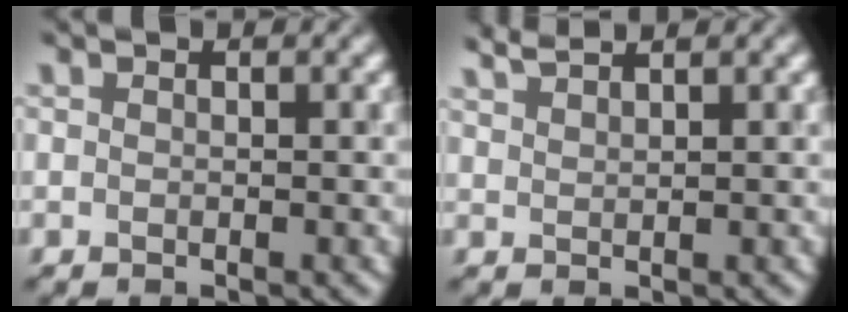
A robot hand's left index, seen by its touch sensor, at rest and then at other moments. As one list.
[{"total": 1.7, "force": [1.7, 0.0, 0.2], "torque": [0.005, 0.007, 0.032]}]